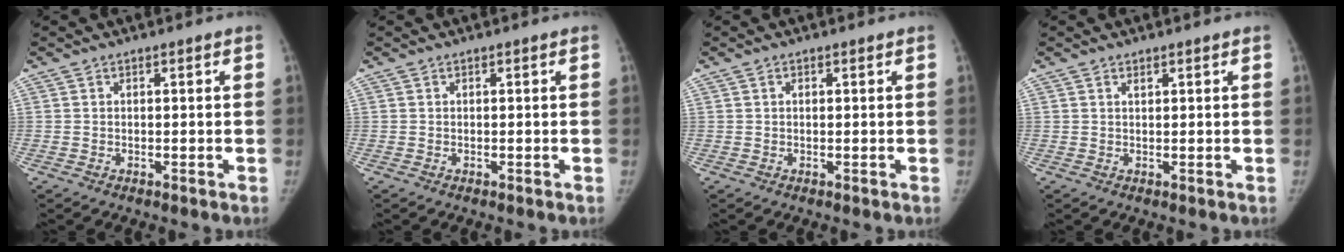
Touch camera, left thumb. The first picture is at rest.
{"total": 0.0}
{"total": 0.6, "force": [0.2, 0.4, 0.4], "torque": [-0.008, 0.001, 0.004]}
{"total": 0.8, "force": [0.6, 0.3, 0.5], "torque": [-0.007, -0.004, 0.011]}